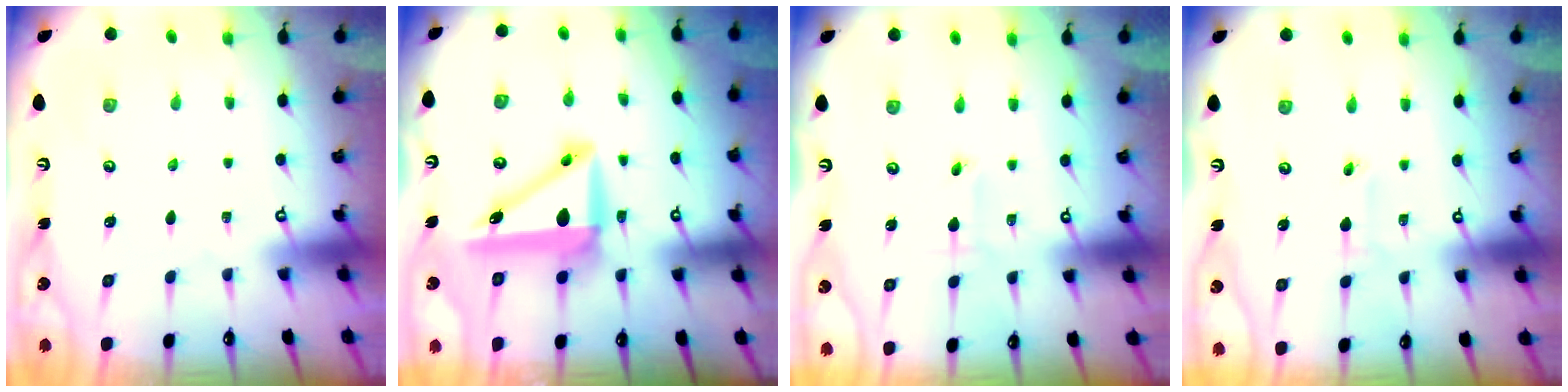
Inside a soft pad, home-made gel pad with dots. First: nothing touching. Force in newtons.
{"total": 11.2, "press": 10.9, "slide": 2.3}
{"total": 2.9, "press": 2.9, "slide": 0.2}
{"total": 3.0, "press": 2.8, "slide": 1.0}